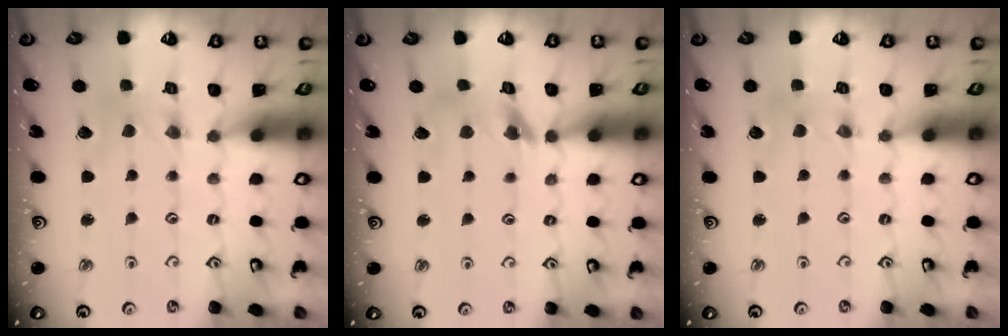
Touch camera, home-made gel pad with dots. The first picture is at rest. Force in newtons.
{"total": 9.3, "press": 9.2, "slide": 0.9}
{"total": 1.3, "press": 1.2, "slide": 0.3}